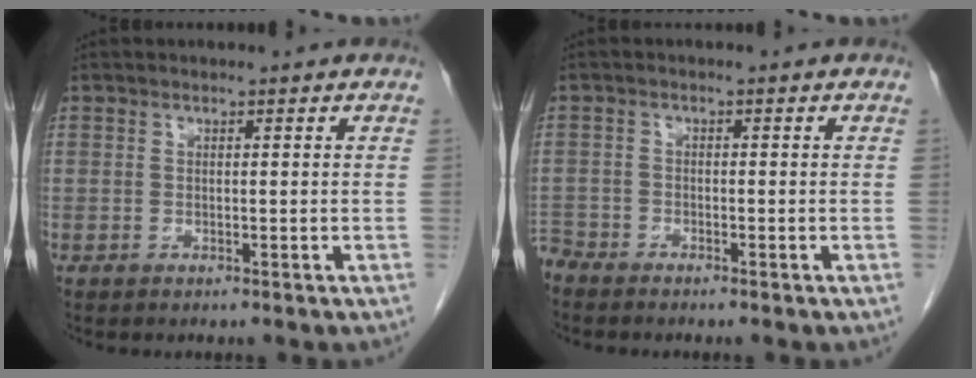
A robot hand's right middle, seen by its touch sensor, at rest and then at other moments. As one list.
[{"total": 2.6, "force": [-2.6, 0.6, 0.0], "torque": [0.003, -0.006, -0.049]}]